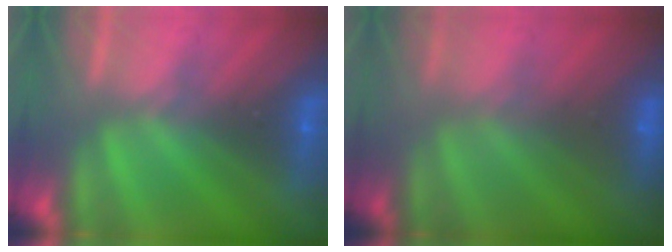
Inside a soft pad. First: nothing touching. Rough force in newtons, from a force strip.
{"total": 2.4}